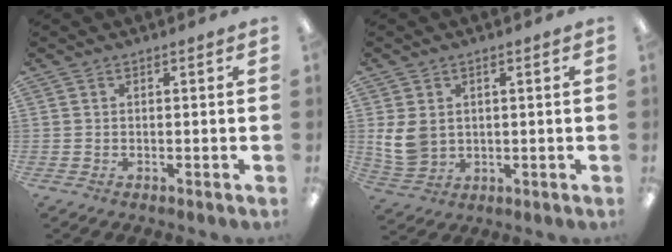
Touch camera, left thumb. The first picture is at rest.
{"total": 7.3, "force": [1.3, 5.8, 4.2], "torque": [-0.101, 0.002, 0.026]}